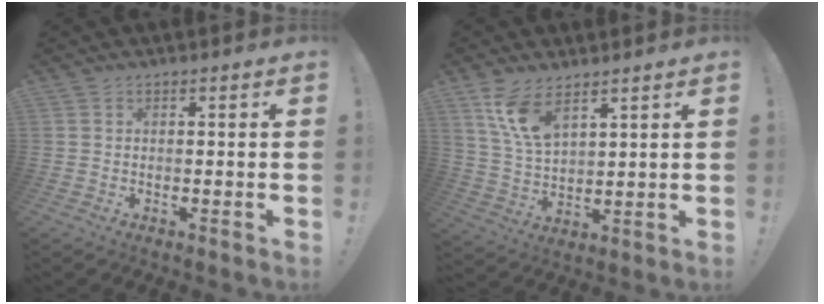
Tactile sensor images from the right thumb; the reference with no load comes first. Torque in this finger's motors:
{"motor_torque": [-0.03, 0.25, 0.28, 0.50, 0.03]}